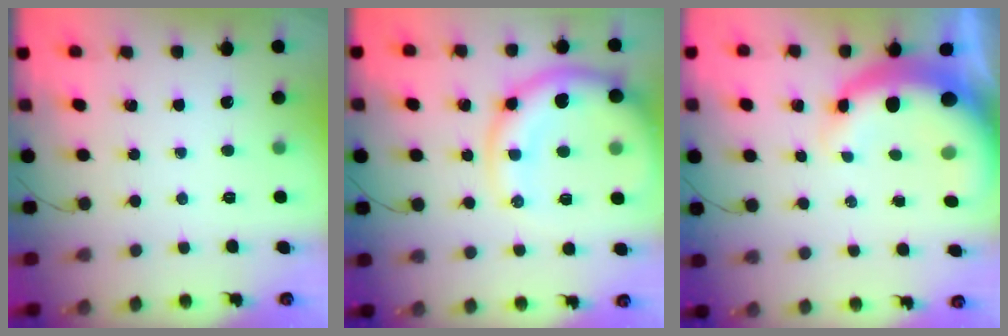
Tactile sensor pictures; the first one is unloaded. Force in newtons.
{"total": 13.7, "press": 13.3, "slide": 3.5}
{"total": 10.4, "press": 10.2, "slide": 2.0}